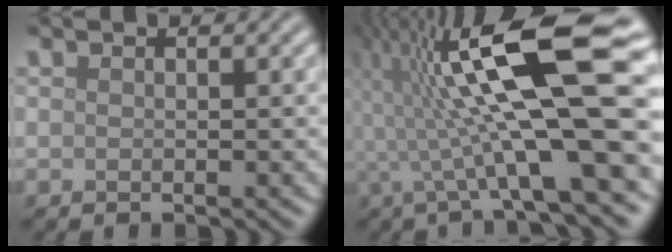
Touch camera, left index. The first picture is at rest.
{"total": 16.4, "force": [1.3, 3.8, 15.9], "torque": [-0.267, 0.026, 0.020]}